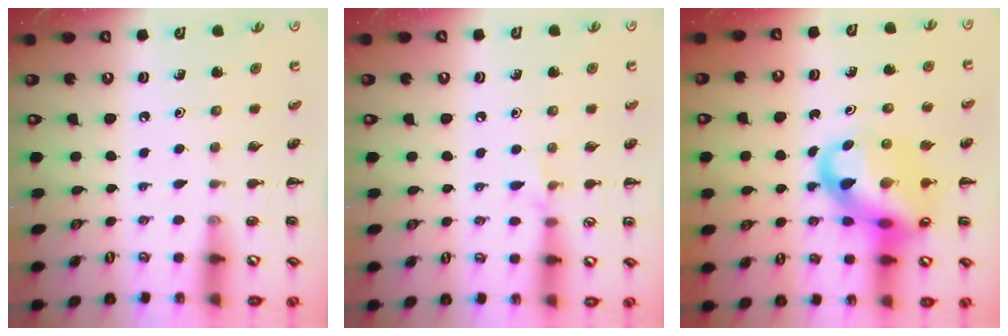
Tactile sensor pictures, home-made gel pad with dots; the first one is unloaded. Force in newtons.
{"total": 4.6, "press": 4.4, "slide": 1.5}
{"total": 15.9, "press": 15.5, "slide": 3.6}